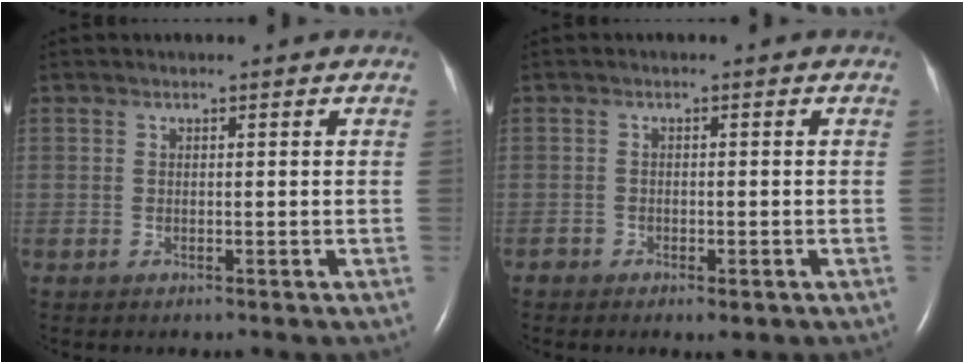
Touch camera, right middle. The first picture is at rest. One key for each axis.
{"total": 2.0, "fx": -1.2, "fy": 0.9, "fz": 1.2, "tx": -0.016, "ty": 0.000, "tz": -0.014}